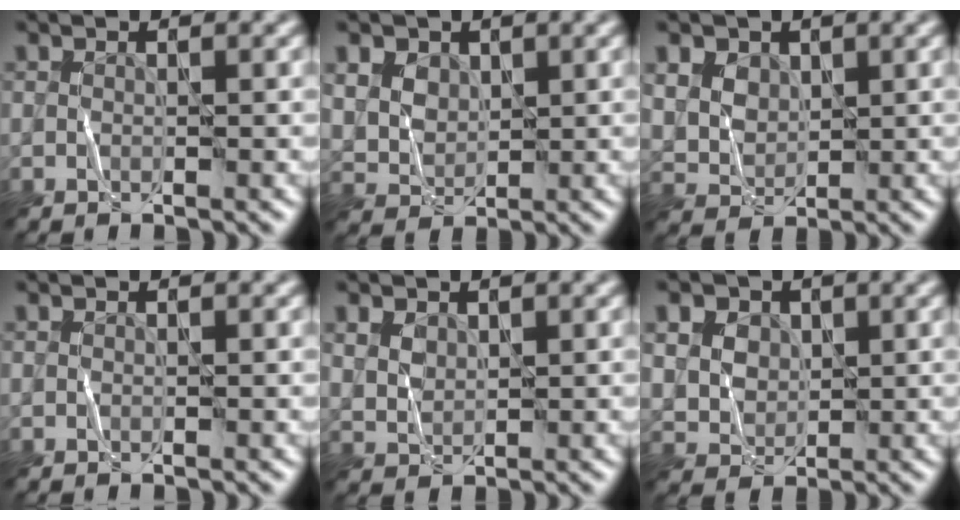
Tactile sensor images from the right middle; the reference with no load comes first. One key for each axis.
{"total": 2.1, "fx": 1.4, "fy": 1.6, "fz": 0.3, "tx": -0.032, "ty": 0.003, "tz": 0.034}
{"total": 2.6, "fx": 1.6, "fy": 1.9, "fz": 0.6, "tx": -0.040, "ty": 0.008, "tz": 0.038}
{"total": 0.0}
{"total": 0.9, "fx": 0.7, "fy": 0.6, "fz": 0.0, "tx": -0.025, "ty": 0.001, "tz": 0.032}
{"total": 4.4, "fx": 2.5, "fy": 3.4, "fz": 1.4, "tx": -0.064, "ty": 0.018, "tz": 0.047}